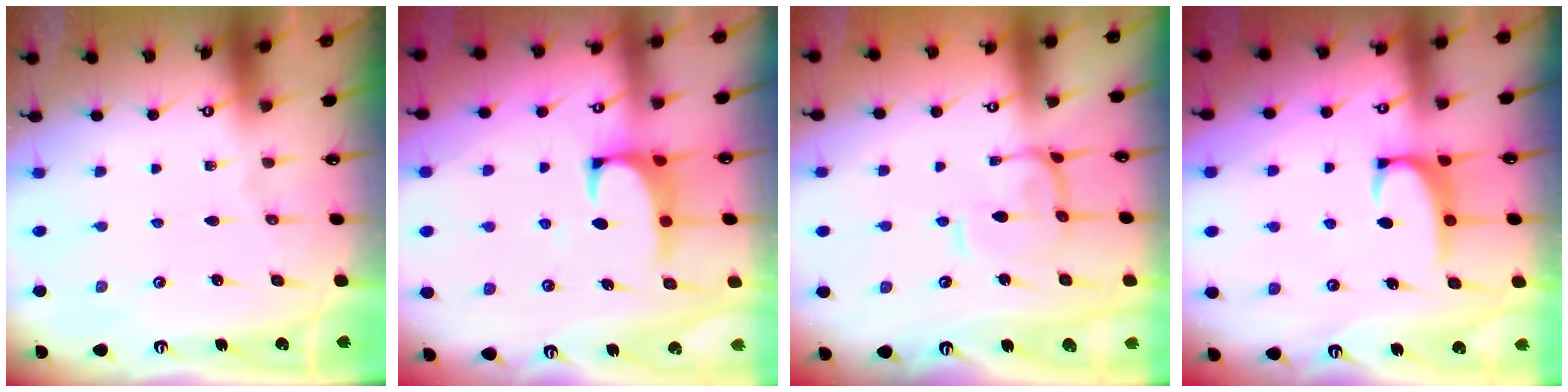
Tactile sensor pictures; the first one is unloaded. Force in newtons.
{"total": 1.6, "press": 1.3, "slide": 0.8}
{"total": 2.6, "press": 2.5, "slide": 0.6}
{"total": 2.4, "press": 2.3, "slide": 0.6}